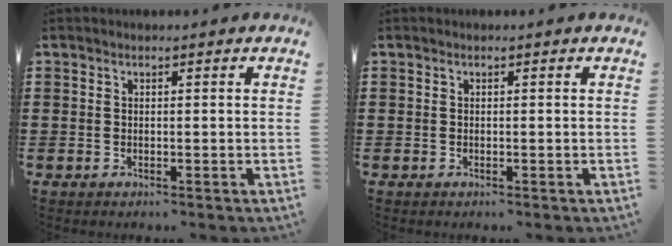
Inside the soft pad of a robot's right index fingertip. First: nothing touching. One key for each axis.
{"total": 0.0}